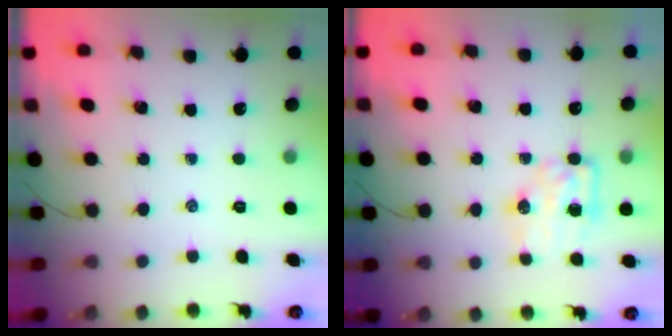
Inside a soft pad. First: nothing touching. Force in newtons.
{"total": 6.5, "press": 6.5, "slide": 0.4}